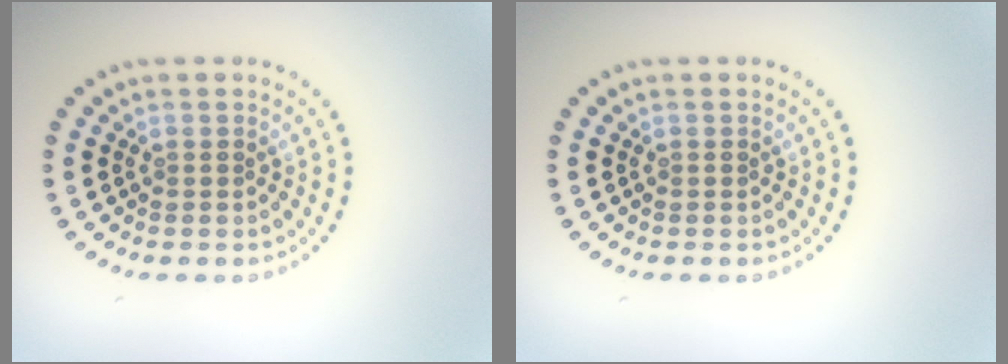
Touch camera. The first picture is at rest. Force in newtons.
{"total": 0.0}